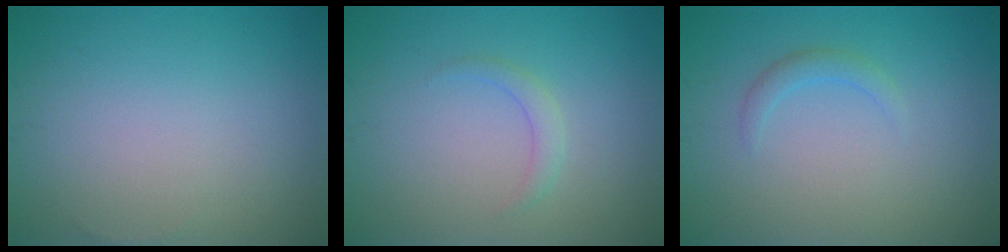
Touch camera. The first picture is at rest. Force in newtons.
{"total": 1.2, "press": 1.2, "slide": 0.1}
{"total": 1.3, "press": 1.3, "slide": 0.1}